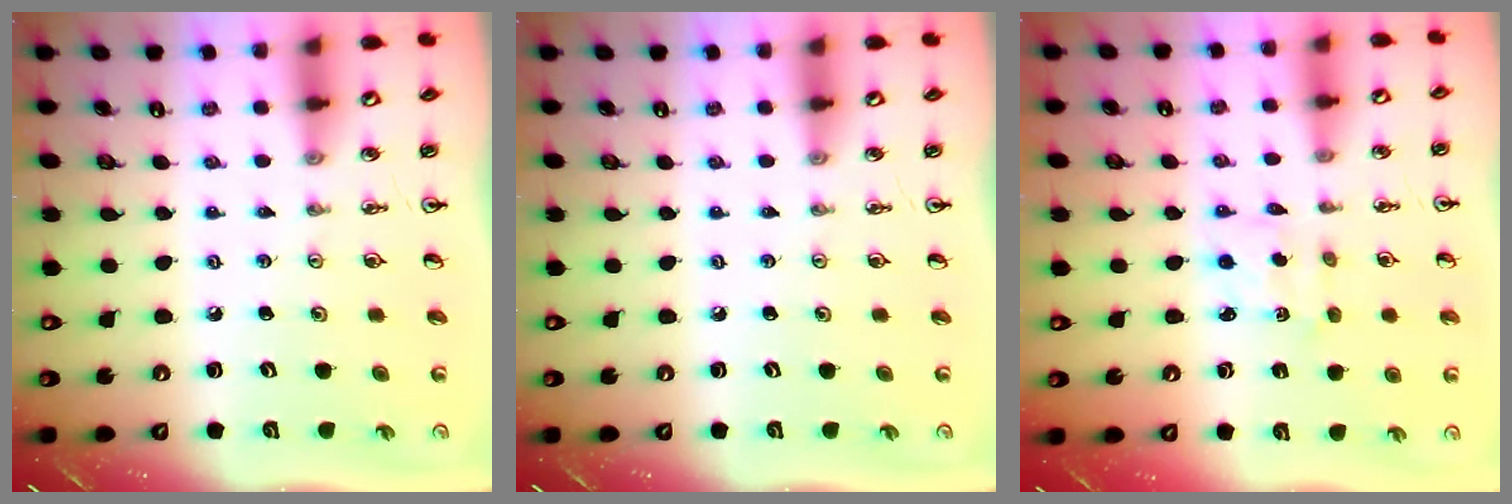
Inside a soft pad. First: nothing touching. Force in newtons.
{"total": 0.0}
{"total": 2.3, "press": 2.1, "slide": 0.8}